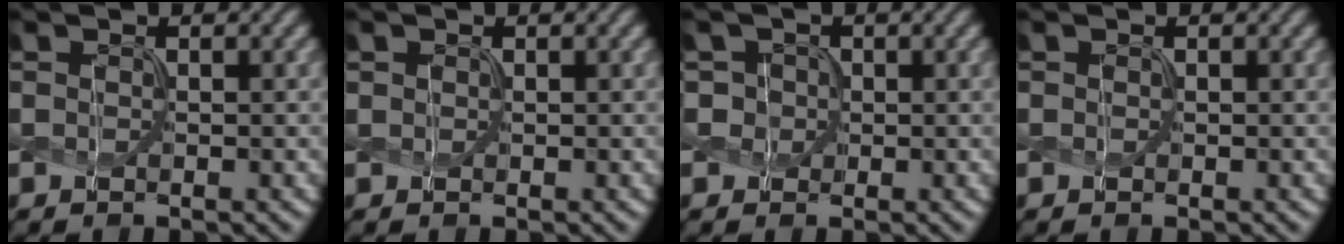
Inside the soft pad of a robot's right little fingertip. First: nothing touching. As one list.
[{"total": 0.5, "force": [0.3, 0.5, 0.0], "torque": [0.002, 0.000, 0.006]}, {"total": 2.4, "force": [0.4, 2.2, 0.8], "torque": [-0.003, 0.012, 0.001]}, {"total": 0.0}]